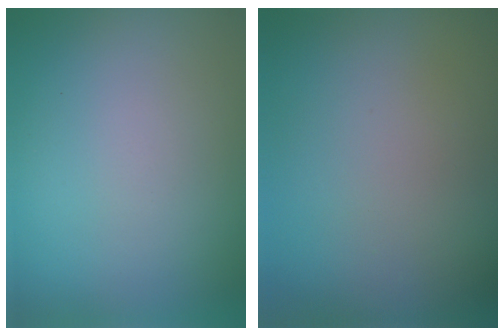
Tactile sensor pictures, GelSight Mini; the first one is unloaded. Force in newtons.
{"total": 0.0}